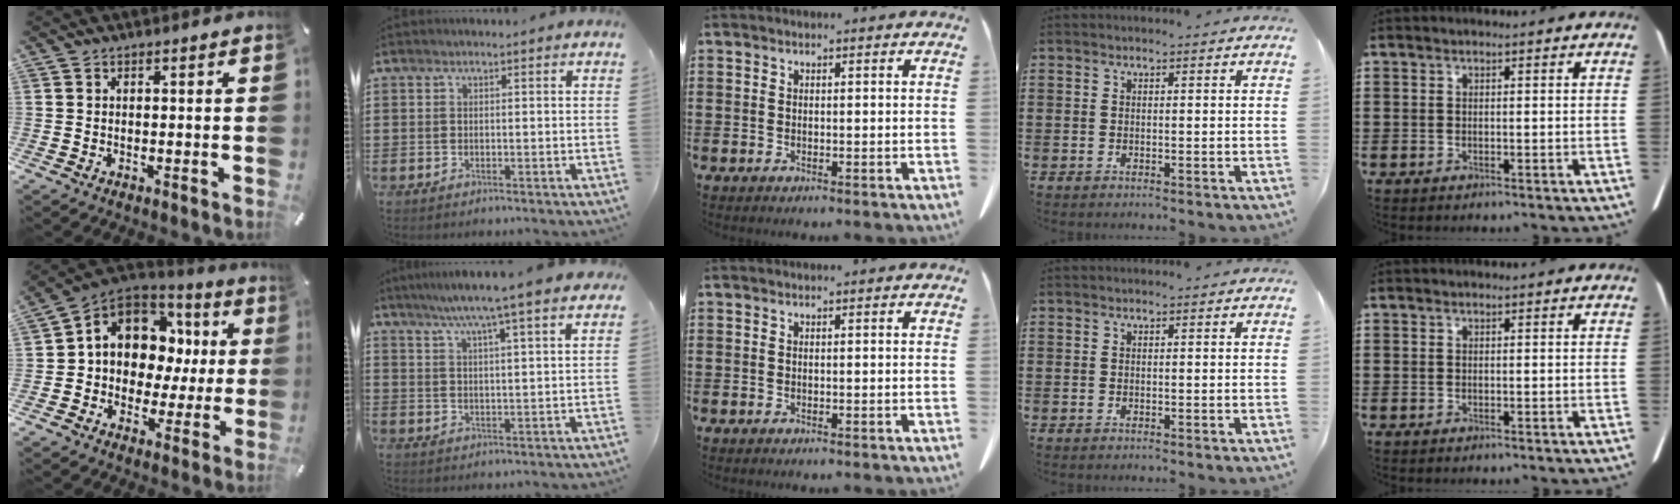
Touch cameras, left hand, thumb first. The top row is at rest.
{"thumb": {"total": 11.8, "force": [3.1, 10.1, 5.1], "torque": [-0.100, -0.015, 0.065]}, "index": {"total": 6.9, "force": [5.3, -0.1, 4.4], "torque": [-0.099, -0.017, 0.089]}}